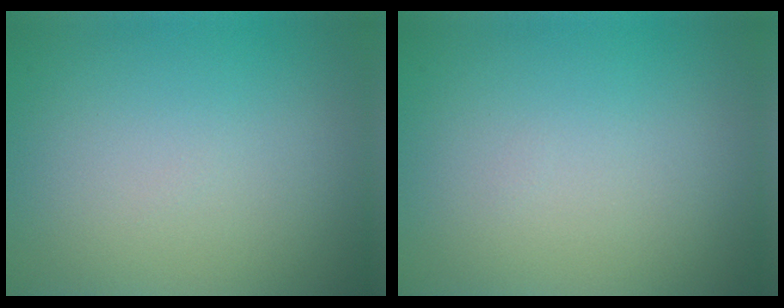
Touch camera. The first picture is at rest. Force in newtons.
{"total": 0.0}